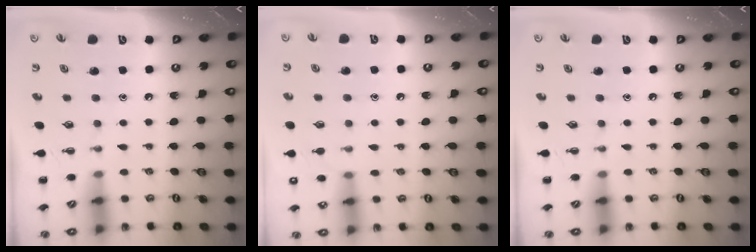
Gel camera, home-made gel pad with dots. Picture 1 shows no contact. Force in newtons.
{"total": 7.3, "press": 7.0, "slide": 2.0}
{"total": 0.0}